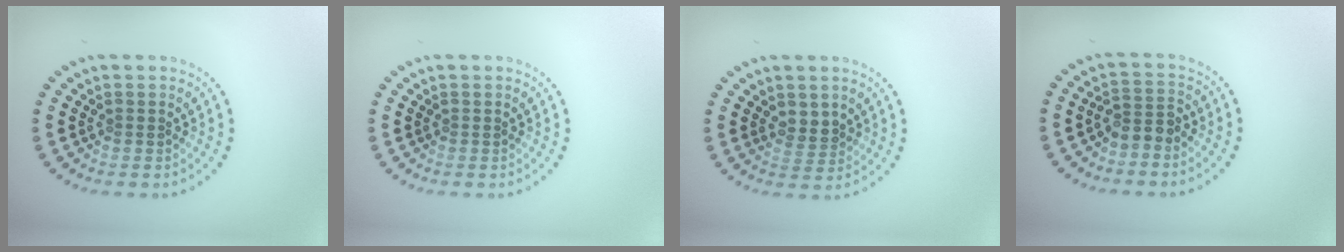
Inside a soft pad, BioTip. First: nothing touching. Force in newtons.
{"total": 0.0}
{"total": 1.9, "press": 1.7, "slide": 0.9}
{"total": 2.0, "press": 1.7, "slide": 1.1}